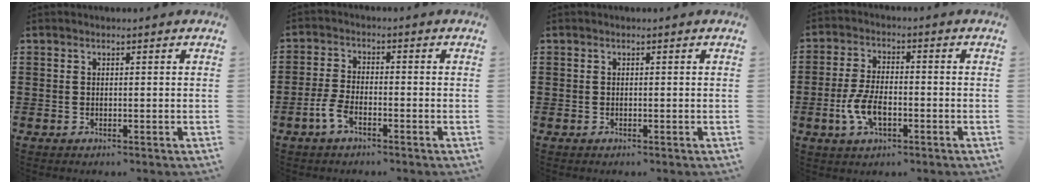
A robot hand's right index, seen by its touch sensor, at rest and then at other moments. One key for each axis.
{"total": 3.7, "fx": -2.3, "fy": 1.3, "fz": 2.6, "tx": -0.066, "ty": 0.000, "tz": -0.049}
{"total": 0.0}
{"total": 6.1, "fx": -2.0, "fy": 2.9, "fz": 4.9, "tx": -0.118, "ty": -0.003, "tz": -0.043}